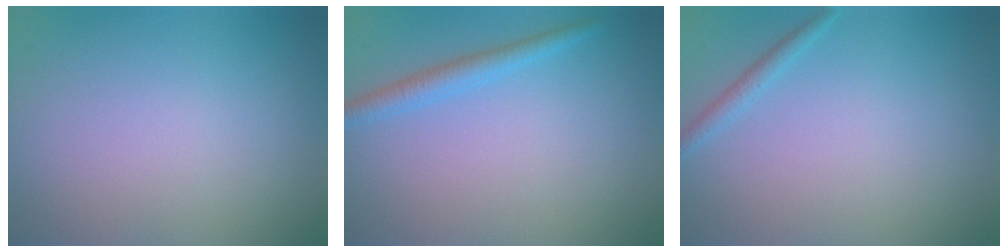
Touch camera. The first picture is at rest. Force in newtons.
{"total": 2.0, "press": 2.0, "slide": 0.1}
{"total": 1.1, "press": 1.1, "slide": 0.0}